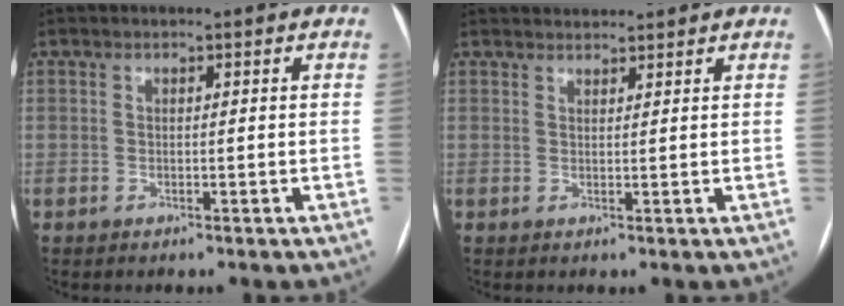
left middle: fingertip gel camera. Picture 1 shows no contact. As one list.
[{"total": 3.3, "force": [3.3, 0.3, 0.1], "torque": [-0.007, 0.028, 0.054]}]